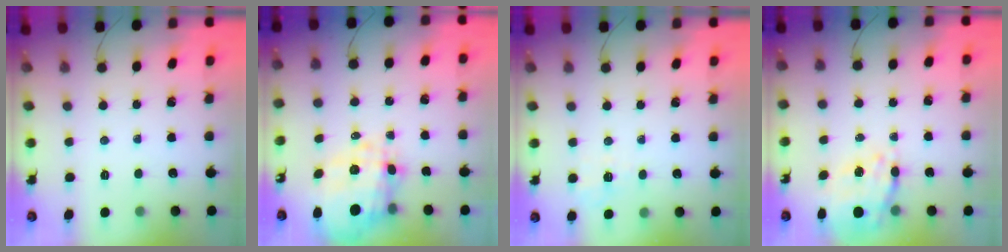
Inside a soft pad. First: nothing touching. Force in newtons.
{"total": 8.8, "press": 8.2, "slide": 3.4}
{"total": 2.0, "press": 0.8, "slide": 1.8}
{"total": 8.6, "press": 7.7, "slide": 3.8}